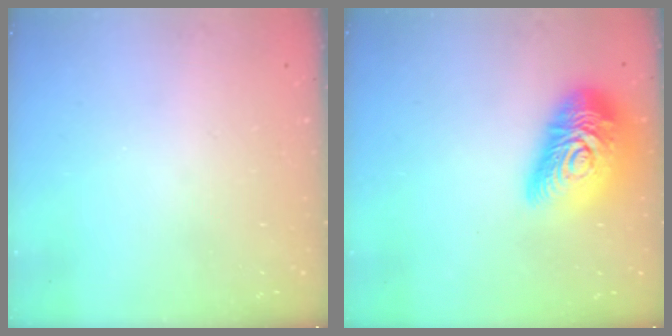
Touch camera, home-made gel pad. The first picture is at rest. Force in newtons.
{"total": 22.1, "press": 22.0, "slide": 1.3}